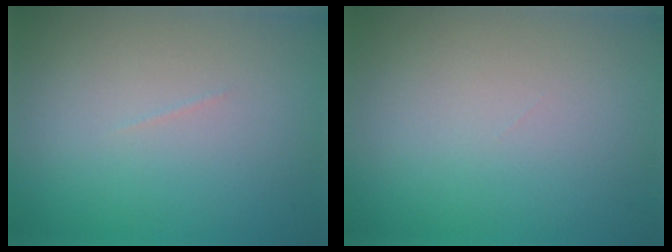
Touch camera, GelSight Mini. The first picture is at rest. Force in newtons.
{"total": 0.0}